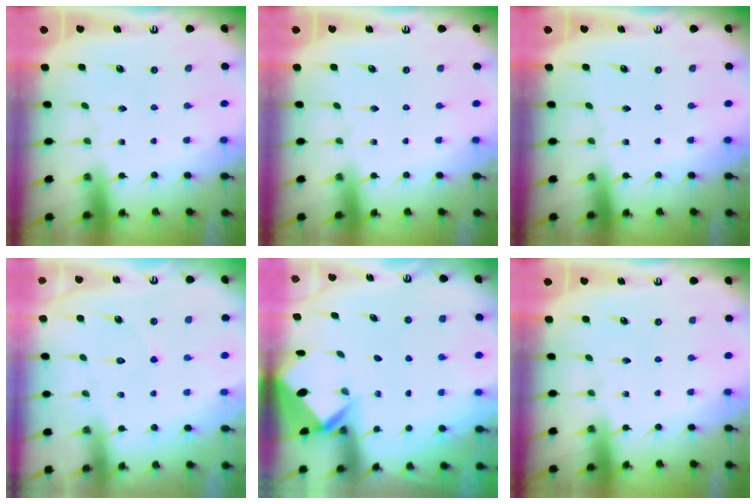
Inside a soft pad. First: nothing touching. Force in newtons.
{"total": 0.0}
{"total": 0.0}
{"total": 4.9, "press": 4.9, "slide": 0.4}
{"total": 3.4, "press": 3.4, "slide": 0.2}
{"total": 0.0}